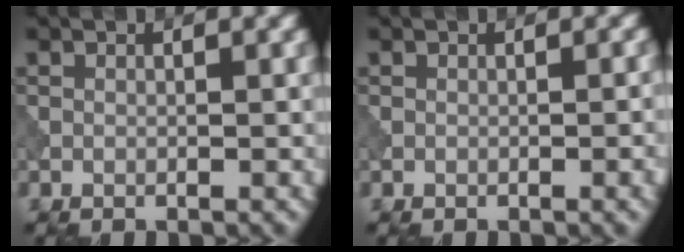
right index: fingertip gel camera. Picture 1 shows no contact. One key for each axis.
{"total": 1.1, "fx": 0.0, "fy": 0.1, "fz": 1.1, "tx": -0.016, "ty": 0.000, "tz": 0.000}